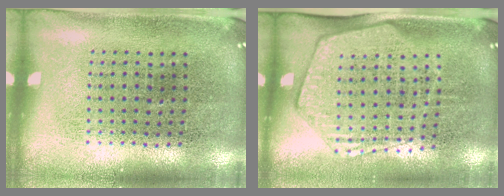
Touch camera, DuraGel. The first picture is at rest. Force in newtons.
{"total": 1.9, "press": 1.7, "slide": 0.9}